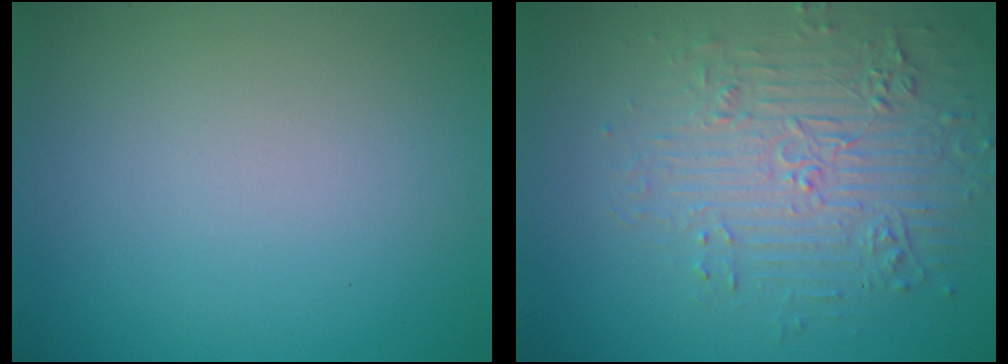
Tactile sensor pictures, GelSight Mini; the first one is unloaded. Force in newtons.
{"total": 4.7, "press": 4.2, "slide": 2.3}